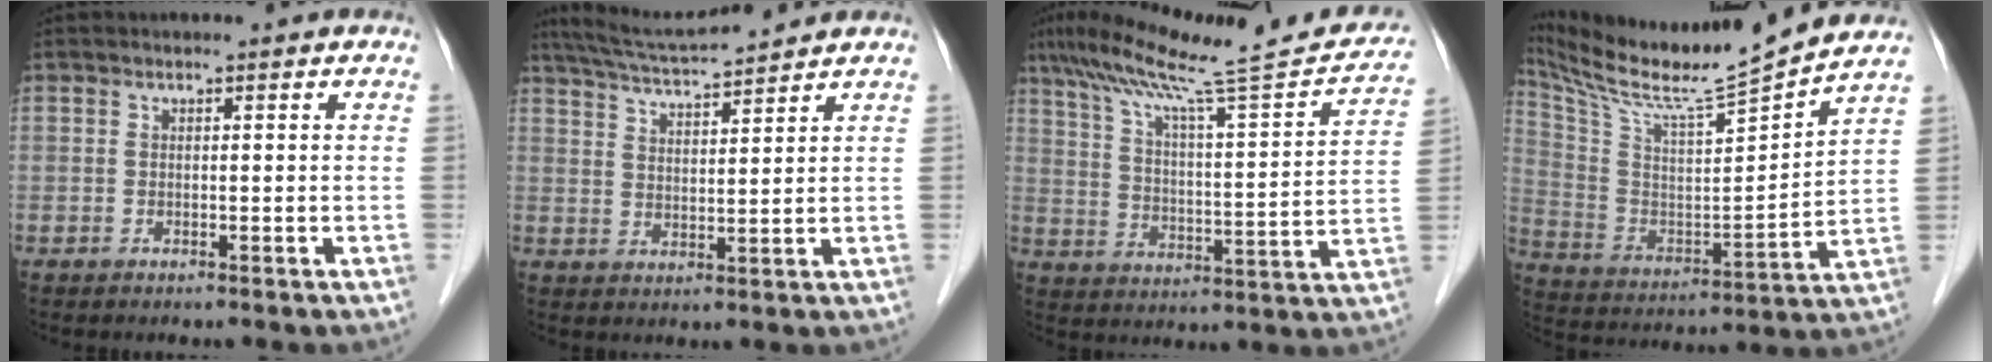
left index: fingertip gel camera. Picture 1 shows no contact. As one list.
[{"total": 9.1, "force": [8.5, -0.5, 3.1], "torque": [-0.065, 0.021, 0.150]}, {"total": 23.3, "force": [19.8, 1.1, 12.3], "torque": [-0.197, -0.001, 0.276]}, {"total": 19.6, "force": [17.6, -1.2, 8.5], "torque": [-0.164, -0.026, 0.289]}]